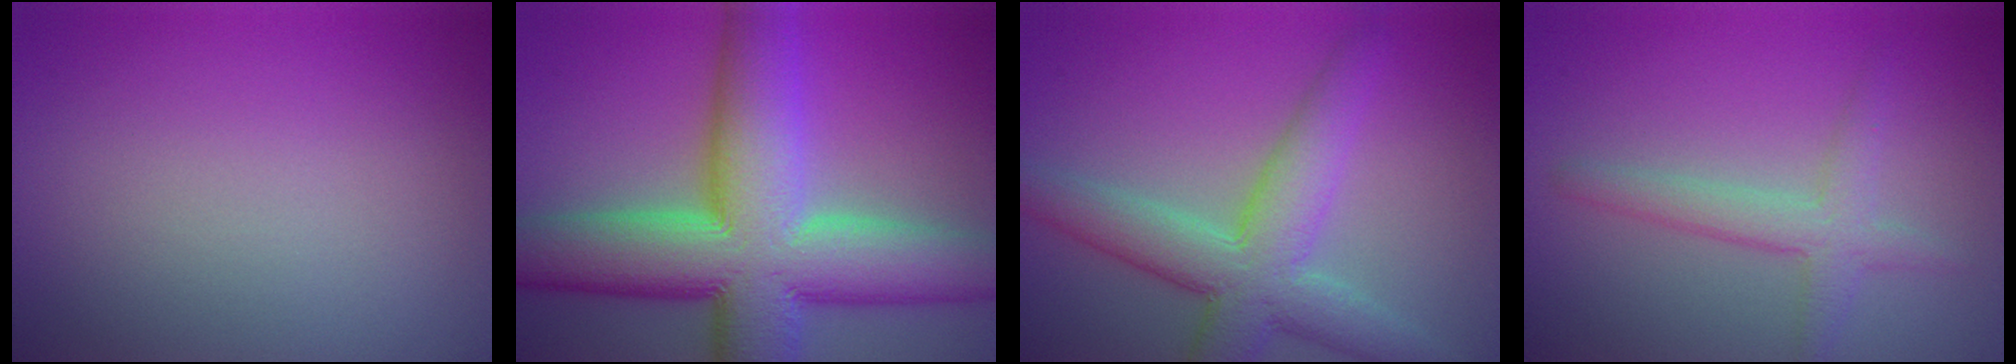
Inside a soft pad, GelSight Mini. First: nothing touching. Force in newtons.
{"total": 14.4, "press": 14.4, "slide": 0.9}
{"total": 6.9, "press": 6.9, "slide": 0.4}
{"total": 2.8, "press": 2.8, "slide": 0.2}